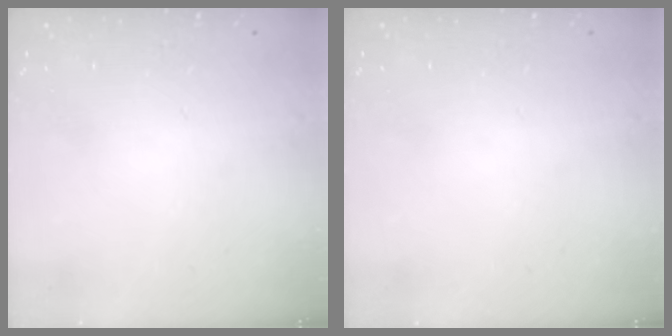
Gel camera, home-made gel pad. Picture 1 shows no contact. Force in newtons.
{"total": 0.0}